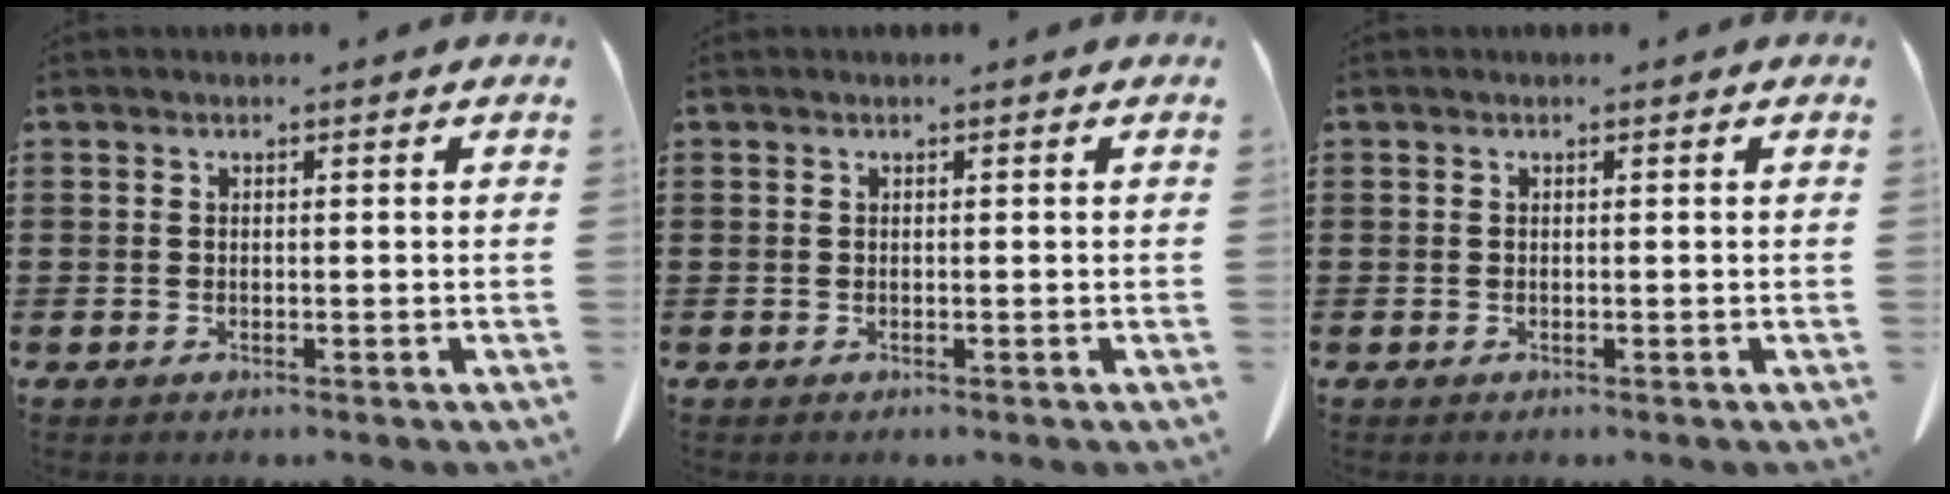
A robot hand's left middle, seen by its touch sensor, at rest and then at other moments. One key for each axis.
{"total": 0.0}
{"total": 0.0}